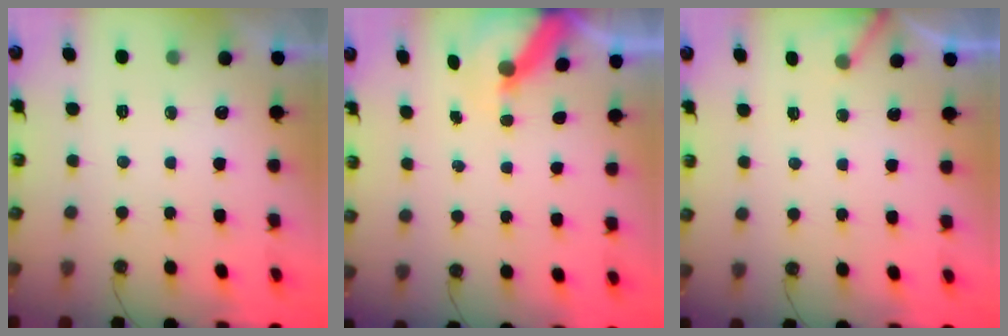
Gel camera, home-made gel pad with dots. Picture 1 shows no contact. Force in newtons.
{"total": 7.2, "press": 7.2, "slide": 0.9}
{"total": 2.3, "press": 2.3, "slide": 0.1}